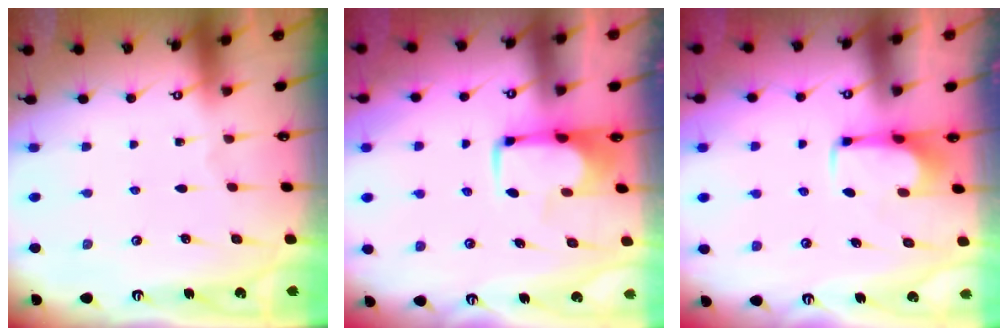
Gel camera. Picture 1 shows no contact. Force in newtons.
{"total": 1.7, "press": 1.6, "slide": 0.5}
{"total": 2.0, "press": 2.0, "slide": 0.4}